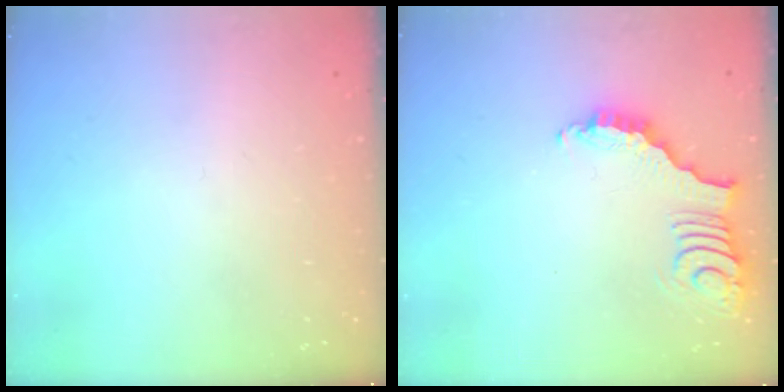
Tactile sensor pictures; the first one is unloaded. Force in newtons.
{"total": 3.9, "press": 3.9, "slide": 0.5}